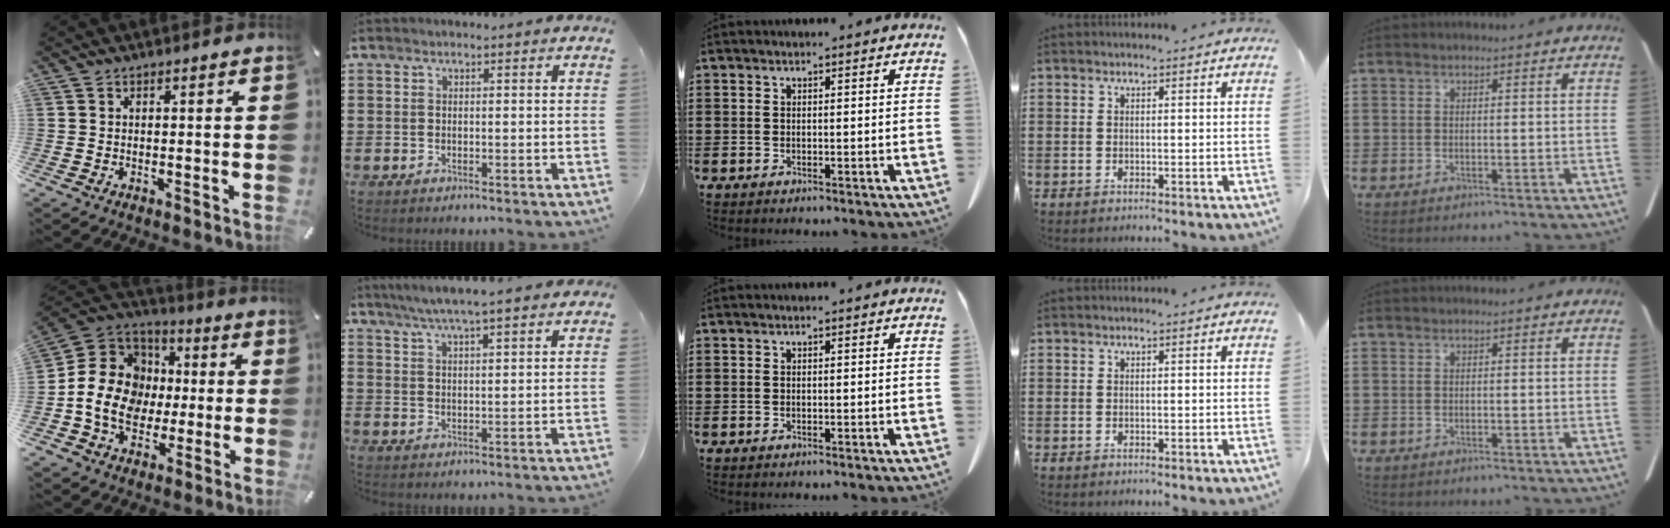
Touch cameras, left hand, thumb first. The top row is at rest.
{"thumb": {"total": 15.9, "force": [-2.3, 14.0, 7.2], "torque": [-0.141, 0.024, -0.037]}, "index": {"total": 5.2, "force": [4.3, -0.1, 2.8], "torque": [-0.064, -0.010, 0.076]}}